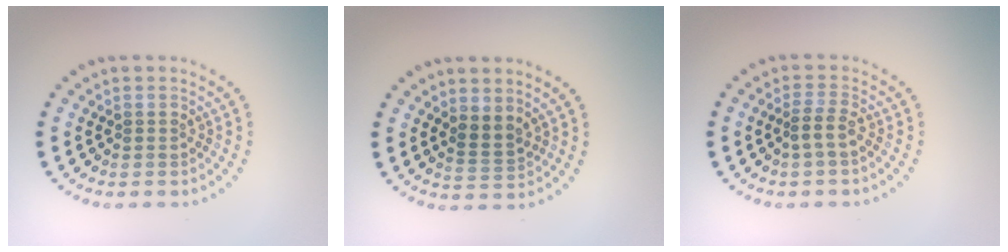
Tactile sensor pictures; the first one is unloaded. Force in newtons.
{"total": 2.0, "press": 1.6, "slide": 1.2}
{"total": 1.7, "press": 1.3, "slide": 1.1}